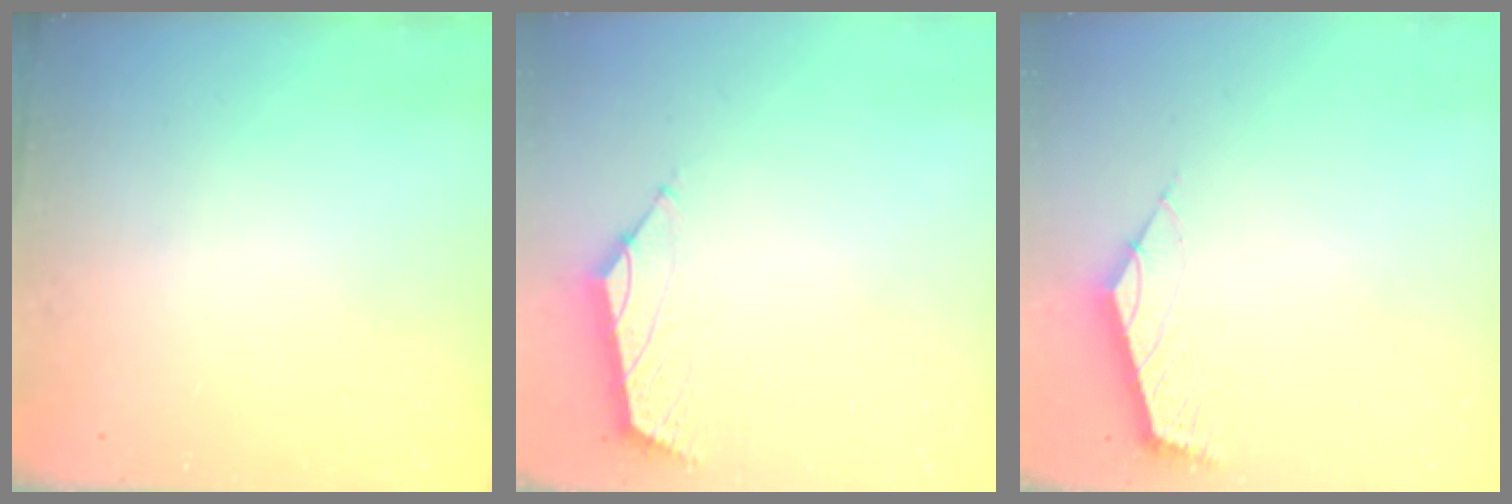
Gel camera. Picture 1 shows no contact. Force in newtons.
{"total": 1.6, "press": 1.5, "slide": 0.7}
{"total": 2.4, "press": 2.3, "slide": 0.4}